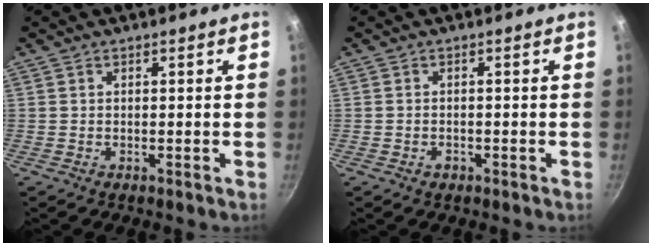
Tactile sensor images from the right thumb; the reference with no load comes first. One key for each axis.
{"total": 1.2, "fx": -0.7, "fy": 0.8, "fz": 0.6, "tx": -0.011, "ty": 0.005, "tz": -0.010}